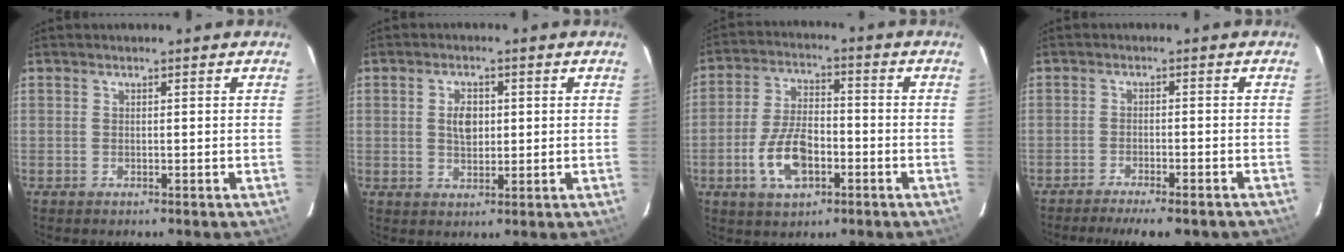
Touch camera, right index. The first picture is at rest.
{"total": 4.2, "force": [0.6, 2.7, 3.1], "torque": [-0.053, 0.007, 0.013]}
{"total": 10.5, "force": [-3.9, 5.2, 8.2], "torque": [-0.170, 0.005, -0.066]}
{"total": 10.6, "force": [-8.8, 2.2, 5.6], "torque": [-0.117, -0.027, -0.126]}